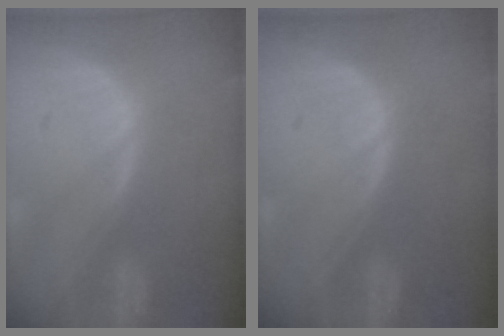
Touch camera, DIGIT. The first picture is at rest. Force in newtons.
{"total": 0.0}